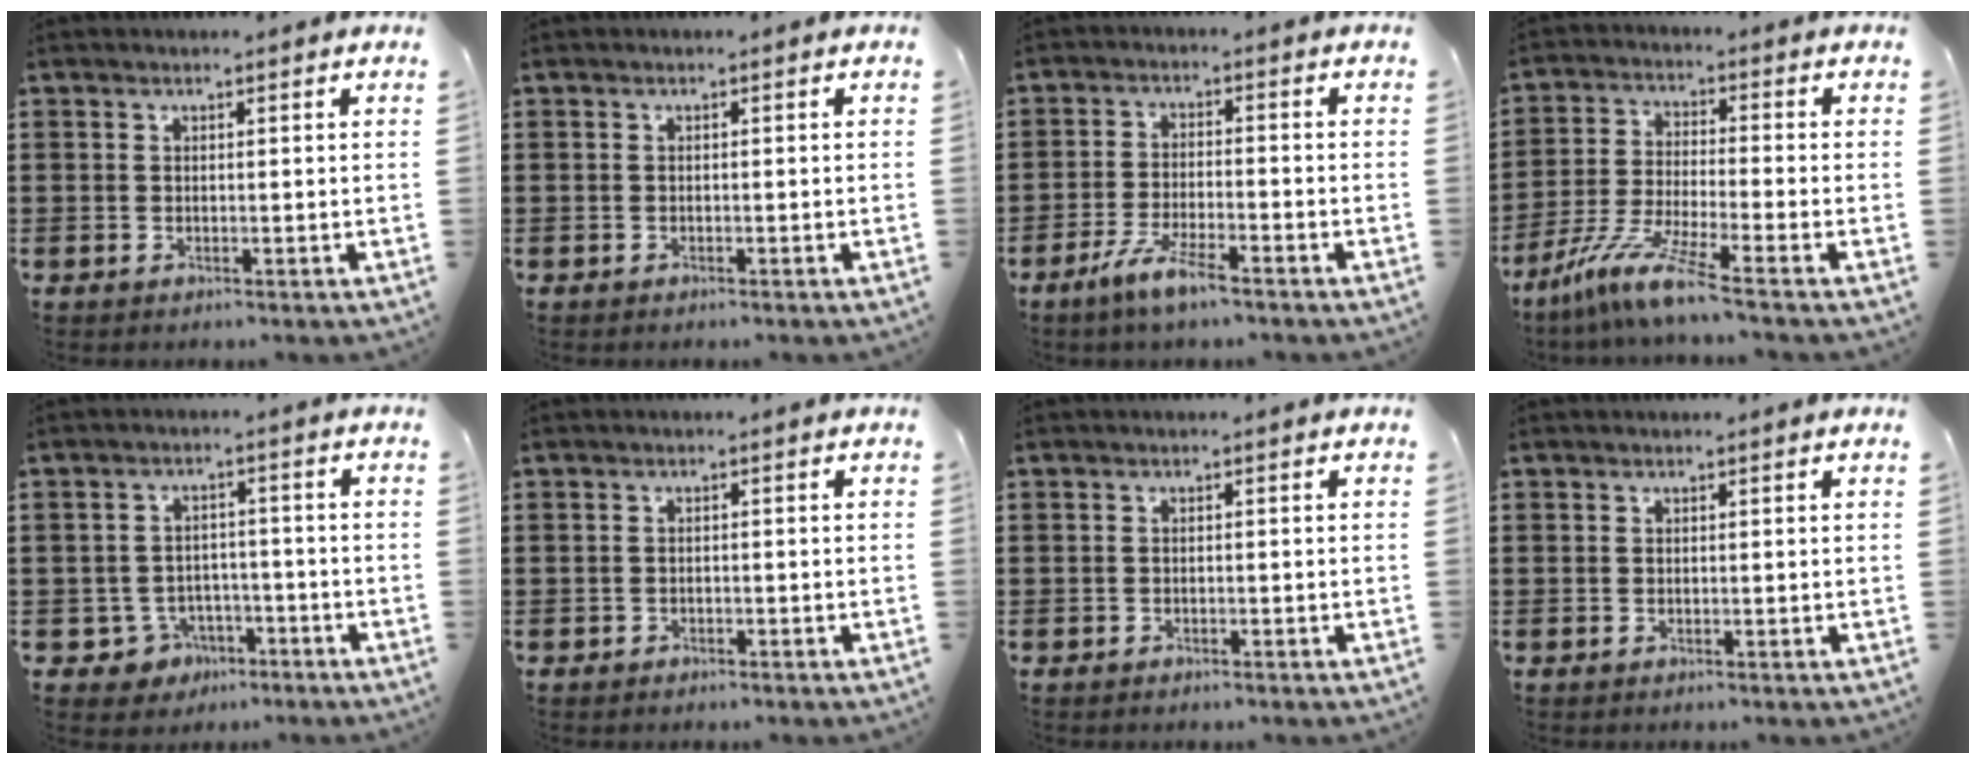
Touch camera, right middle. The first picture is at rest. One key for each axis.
{"total": 0.5, "fx": -0.4, "fy": 0.3, "fz": 0.0, "tx": -0.002, "ty": 0.002, "tz": -0.010}
{"total": 5.3, "fx": -4.0, "fy": 0.6, "fz": 3.4, "tx": -0.075, "ty": -0.005, "tz": -0.076}
{"total": 8.2, "fx": -6.4, "fy": -0.1, "fz": 5.1, "tx": -0.116, "ty": -0.015, "tz": -0.130}
{"total": 4.1, "fx": -2.8, "fy": 2.8, "fz": 0.8, "tx": -0.032, "ty": 0.007, "tz": -0.060}
{"total": 1.0, "fx": -0.8, "fy": 0.6, "fz": 0.0, "tx": -0.002, "ty": 0.003, "tz": -0.019}
{"total": 0.8, "fx": -0.6, "fy": 0.4, "fz": 0.0, "tx": -0.002, "ty": 0.003, "tz": -0.015}
{"total": 0.0}